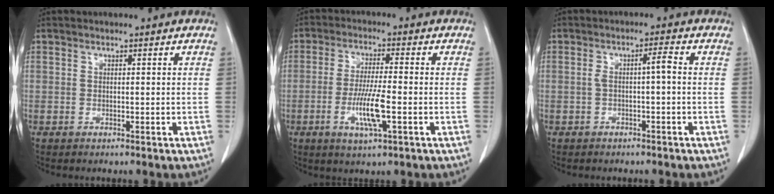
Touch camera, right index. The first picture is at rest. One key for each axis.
{"total": 7.4, "fx": -2.3, "fy": 0.6, "fz": 7.1, "tx": -0.138, "ty": -0.010, "tz": -0.042}
{"total": 2.6, "fx": -0.5, "fy": 0.2, "fz": 2.6, "tx": -0.045, "ty": 0.010, "tz": -0.007}